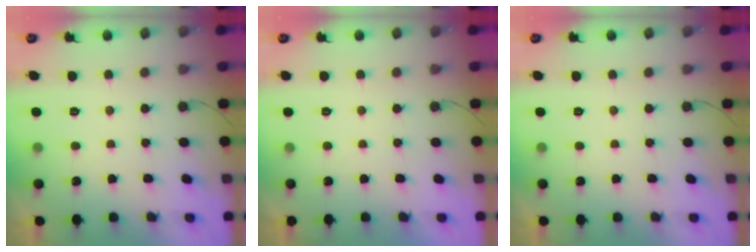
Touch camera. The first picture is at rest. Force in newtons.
{"total": 1.7, "press": 1.7, "slide": 0.0}
{"total": 0.0}